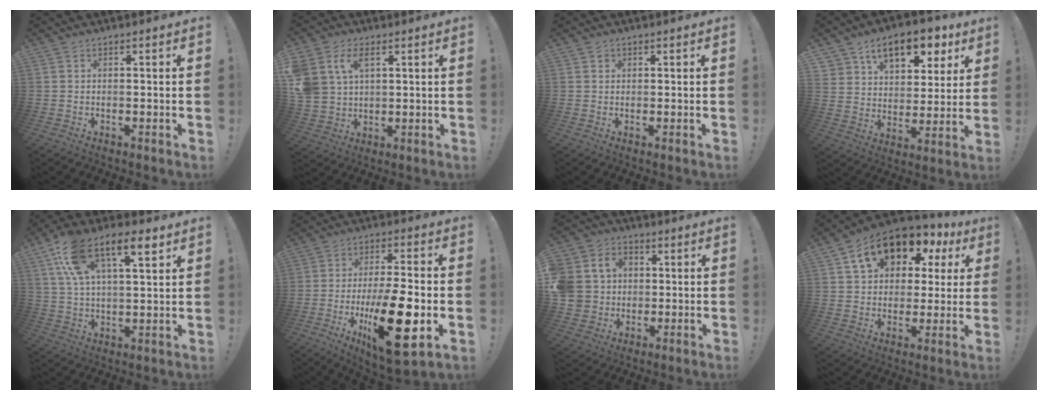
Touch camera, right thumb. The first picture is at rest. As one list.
[{"total": 9.6, "force": [4.3, 6.5, 5.6], "torque": [-0.130, -0.011, 0.086]}, {"total": 1.0, "force": [0.6, 0.8, 0.0], "torque": [0.001, 0.000, 0.011]}, {"total": 13.8, "force": [8.5, 8.4, 6.9], "torque": [-0.099, -0.050, 0.150]}, {"total": 16.0, "force": [8.6, 7.4, 11.4], "torque": [-0.196, -0.019, 0.153]}, {"total": 21.1, "force": [-6.4, 6.8, 18.9], "torque": [-0.306, 0.023, -0.091]}, {"total": 11.8, "force": [0.9, 10.9, 4.5], "torque": [-0.085, 0.012, 0.027]}, {"total": 15.1, "force": [8.4, 9.5, 8.2], "torque": [-0.133, -0.044, 0.151]}]